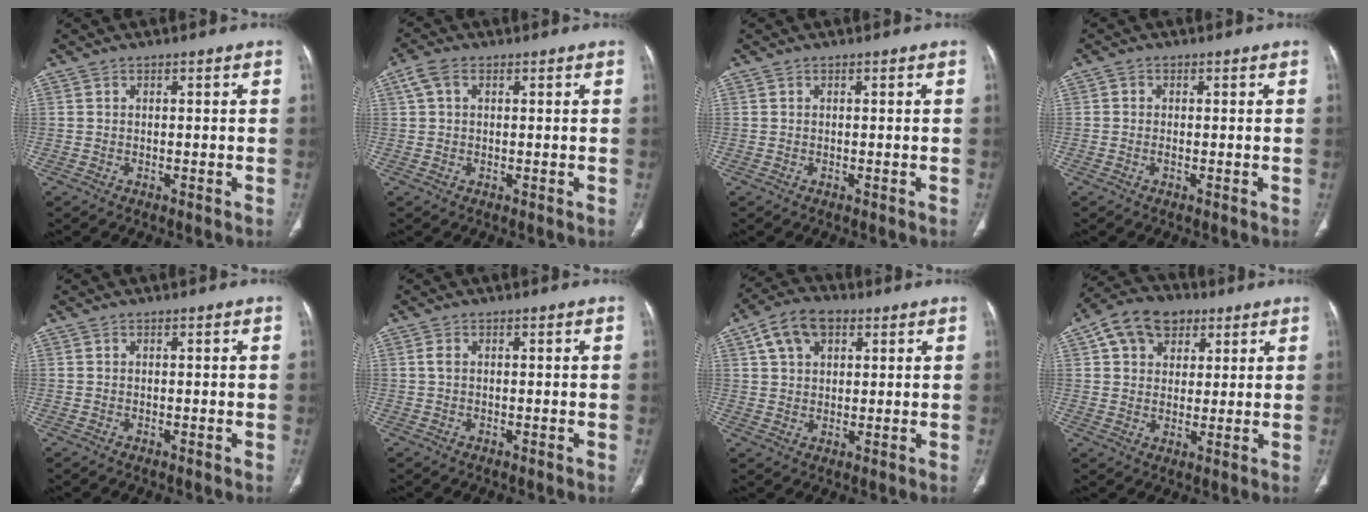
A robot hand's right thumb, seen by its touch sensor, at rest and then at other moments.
{"total": 3.4, "force": [1.2, 2.2, 2.3], "torque": [-0.052, 0.014, 0.026]}
{"total": 0.0}
{"total": 0.9, "force": [-0.2, 0.6, 0.7], "torque": [-0.011, 0.001, -0.005]}
{"total": 0.0}
{"total": 1.2, "force": [0.2, 0.7, 0.9], "torque": [-0.024, 0.004, 0.003]}
{"total": 8.9, "force": [3.9, 5.8, 5.6], "torque": [-0.086, 0.004, 0.063]}
{"total": 11.6, "force": [5.2, 8.4, 6.0], "torque": [-0.077, 0.000, 0.084]}